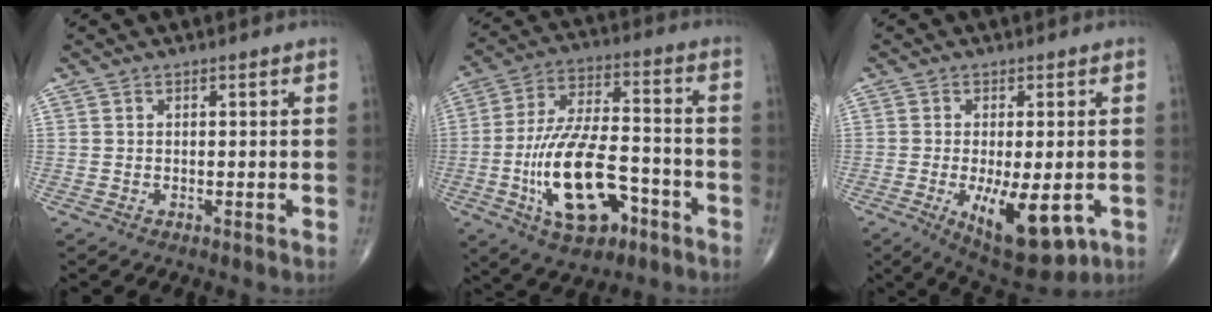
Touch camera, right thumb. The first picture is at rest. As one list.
[{"total": 18.9, "force": [-6.8, 9.0, 15.1], "torque": [-0.267, 0.035, -0.110]}, {"total": 12.5, "force": [-3.9, 5.1, 10.8], "torque": [-0.157, -0.016, -0.043]}]